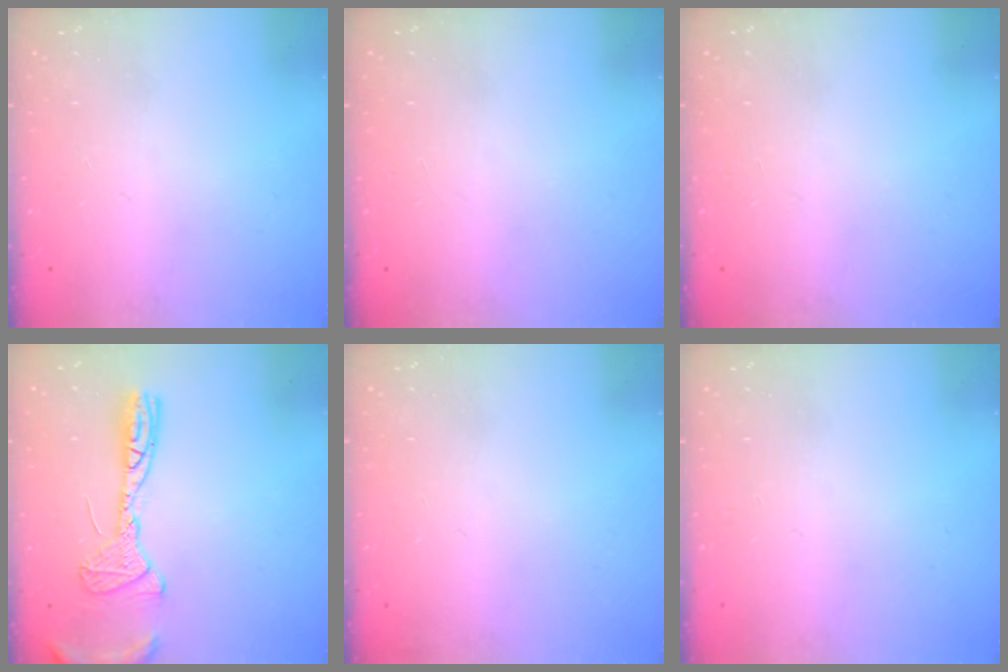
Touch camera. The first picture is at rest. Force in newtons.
{"total": 0.0}
{"total": 0.0}
{"total": 12.5, "press": 12.3, "slide": 2.3}
{"total": 2.8, "press": 2.2, "slide": 1.7}
{"total": 0.0}